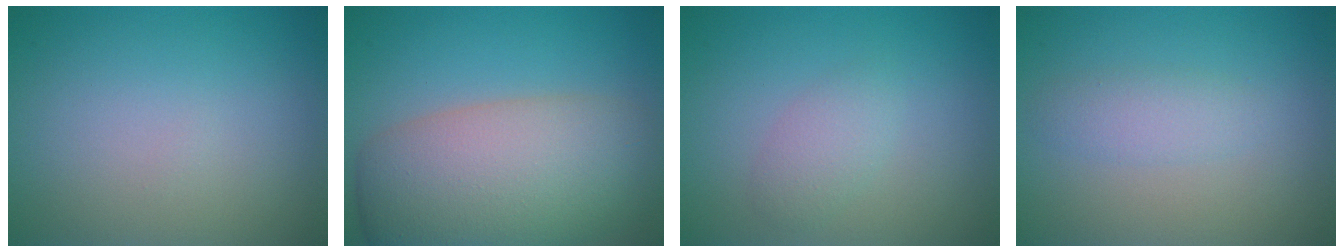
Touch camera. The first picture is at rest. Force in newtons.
{"total": 10.6, "press": 10.5, "slide": 0.6}
{"total": 1.8, "press": 1.8, "slide": 0.2}
{"total": 1.8, "press": 1.8, "slide": 0.1}